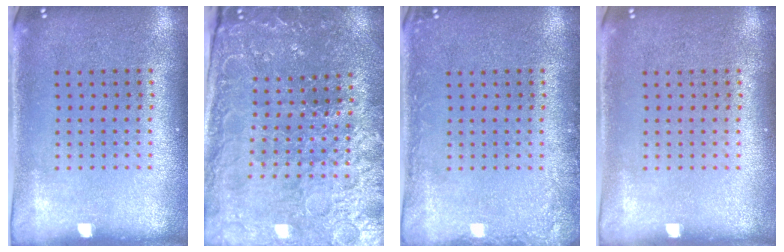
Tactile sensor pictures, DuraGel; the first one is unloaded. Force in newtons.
{"total": 3.4, "press": 3.4, "slide": 0.3}
{"total": 1.4, "press": 1.4, "slide": 0.2}
{"total": 0.0}